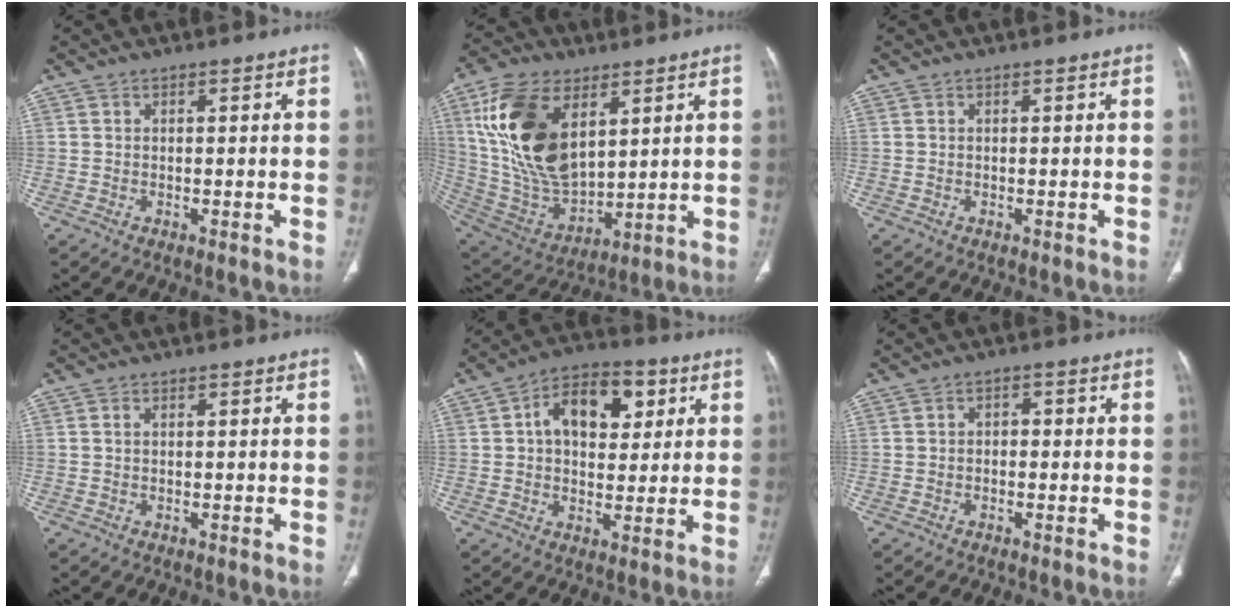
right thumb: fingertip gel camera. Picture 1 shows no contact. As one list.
[{"total": 22.0, "force": [7.7, 12.1, 16.7], "torque": [-0.305, -0.034, 0.156]}, {"total": 0.0}, {"total": 0.6, "force": [0.1, 0.4, 0.4], "torque": [-0.010, 0.003, 0.003]}, {"total": 13.3, "force": [3.9, 8.4, 9.6], "torque": [-0.110, 0.008, 0.056]}, {"total": 1.8, "force": [-0.2, 1.3, 1.2], "torque": [-0.009, 0.008, -0.009]}]